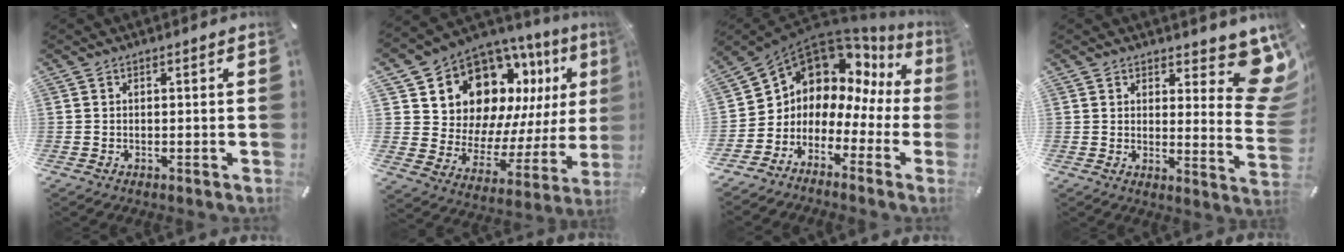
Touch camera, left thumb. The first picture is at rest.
{"total": 14.4, "force": [9.1, 9.8, 5.3], "torque": [-0.086, -0.096, 0.169]}
{"total": 7.1, "force": [4.2, 5.6, 1.5], "torque": [-0.058, -0.062, 0.071]}
{"total": 12.7, "force": [6.8, 5.9, 8.9], "torque": [-0.089, -0.052, 0.119]}